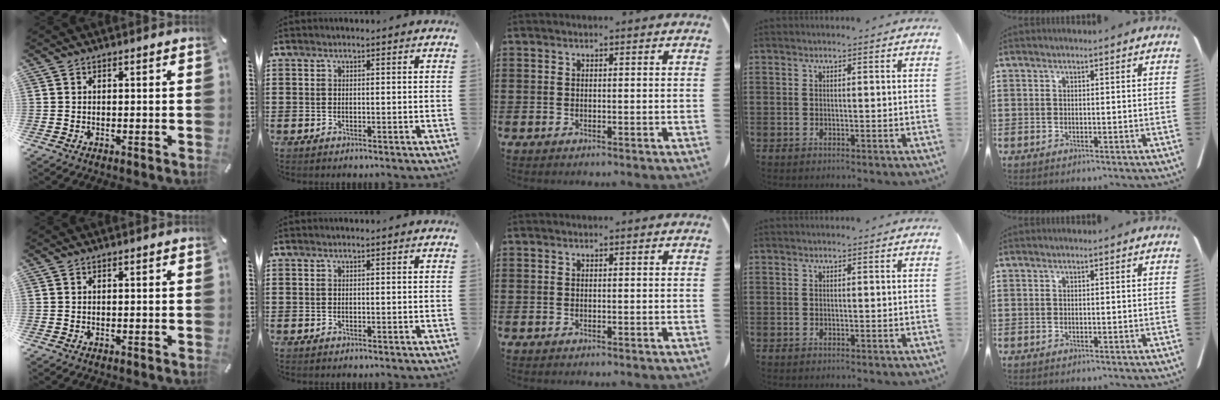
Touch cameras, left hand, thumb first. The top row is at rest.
{}